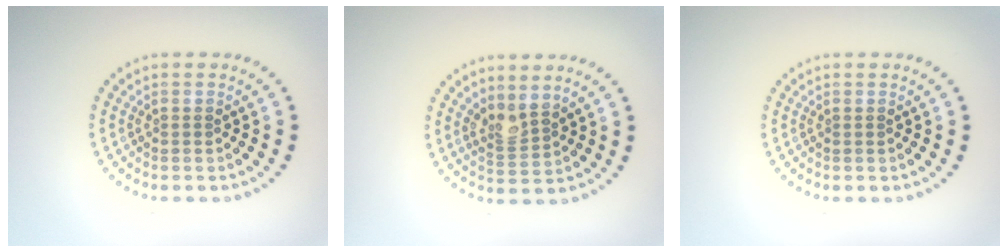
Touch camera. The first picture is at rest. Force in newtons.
{"total": 2.1, "press": 1.6, "slide": 1.3}
{"total": 0.0}